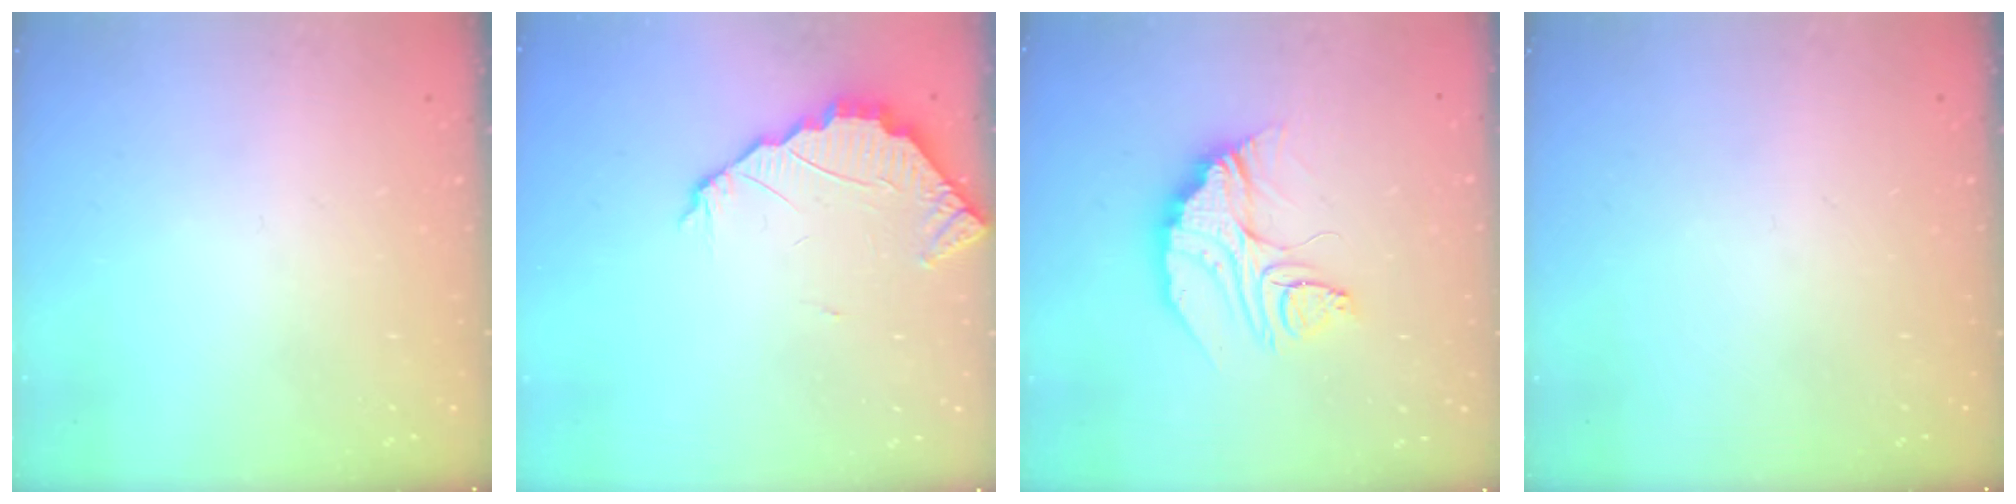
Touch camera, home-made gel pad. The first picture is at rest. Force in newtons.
{"total": 2.6, "press": 2.6, "slide": 0.2}
{"total": 14.9, "press": 14.9, "slide": 1.1}
{"total": 0.0}